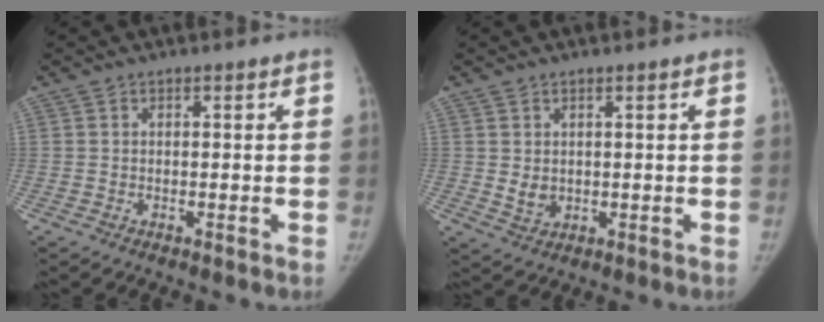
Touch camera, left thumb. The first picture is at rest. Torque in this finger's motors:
{"motor_torque": [-0.08, 0.09, 0.34, -0.14, 0.00]}